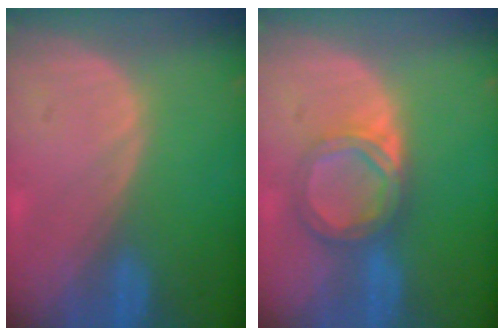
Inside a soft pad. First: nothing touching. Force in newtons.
{"total": 5.6, "press": 5.2, "slide": 1.9}